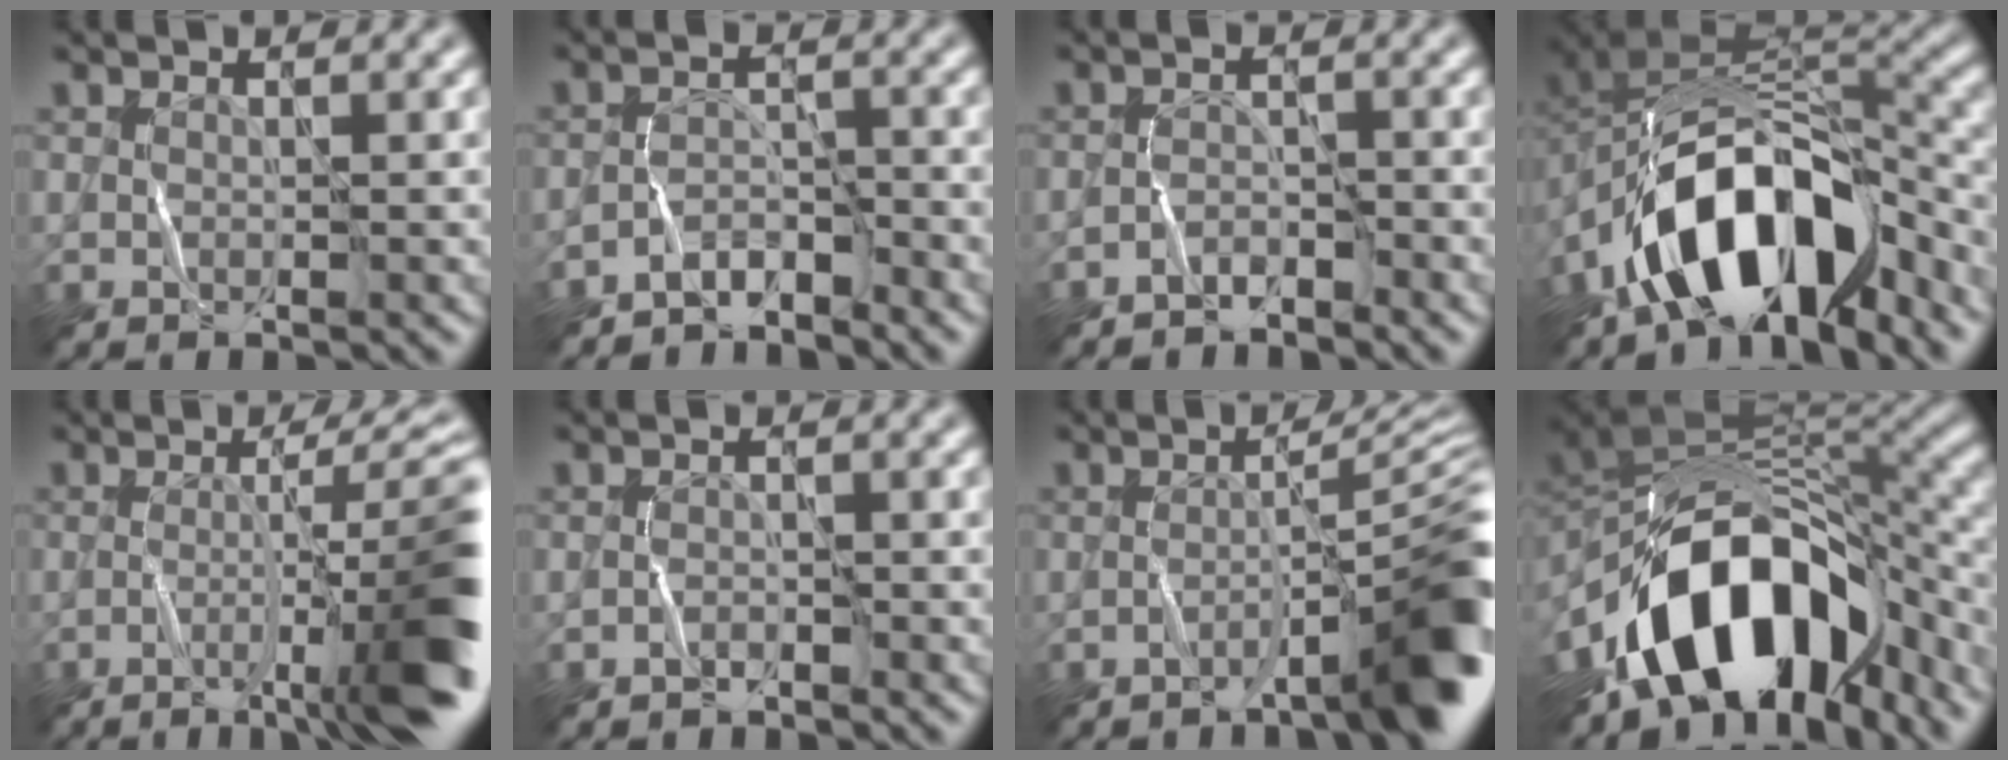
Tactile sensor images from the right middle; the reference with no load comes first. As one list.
[{"total": 3.1, "force": [-3.0, 0.8, 0.5], "torque": [-0.008, 0.008, -0.062]}, {"total": 1.9, "force": [-1.9, 0.3, 0.1], "torque": [-0.003, 0.009, -0.039]}, {"total": 12.6, "force": [-7.1, 6.4, 8.2], "torque": [-0.124, 0.002, -0.129]}, {"total": 12.0, "force": [-3.3, 2.5, 11.2], "torque": [-0.141, 0.006, -0.053]}, {"total": 1.0, "force": [-1.0, 0.1, 0.0], "torque": [0.001, 0.004, -0.019]}, {"total": 8.3, "force": [-4.1, 1.3, 7.1], "torque": [-0.085, 0.019, -0.067]}, {"total": 14.5, "force": [-7.3, 8.3, 9.4], "torque": [-0.144, 0.007, -0.128]}]